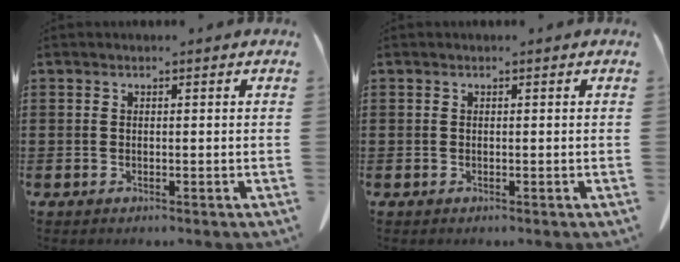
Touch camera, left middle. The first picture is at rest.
{"total": 0.0}